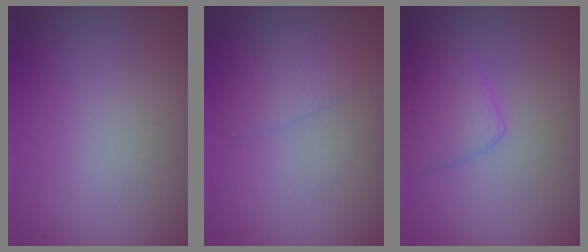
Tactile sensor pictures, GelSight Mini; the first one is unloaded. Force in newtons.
{"total": 1.5, "press": 1.5, "slide": 0.1}
{"total": 2.9, "press": 2.9, "slide": 0.1}